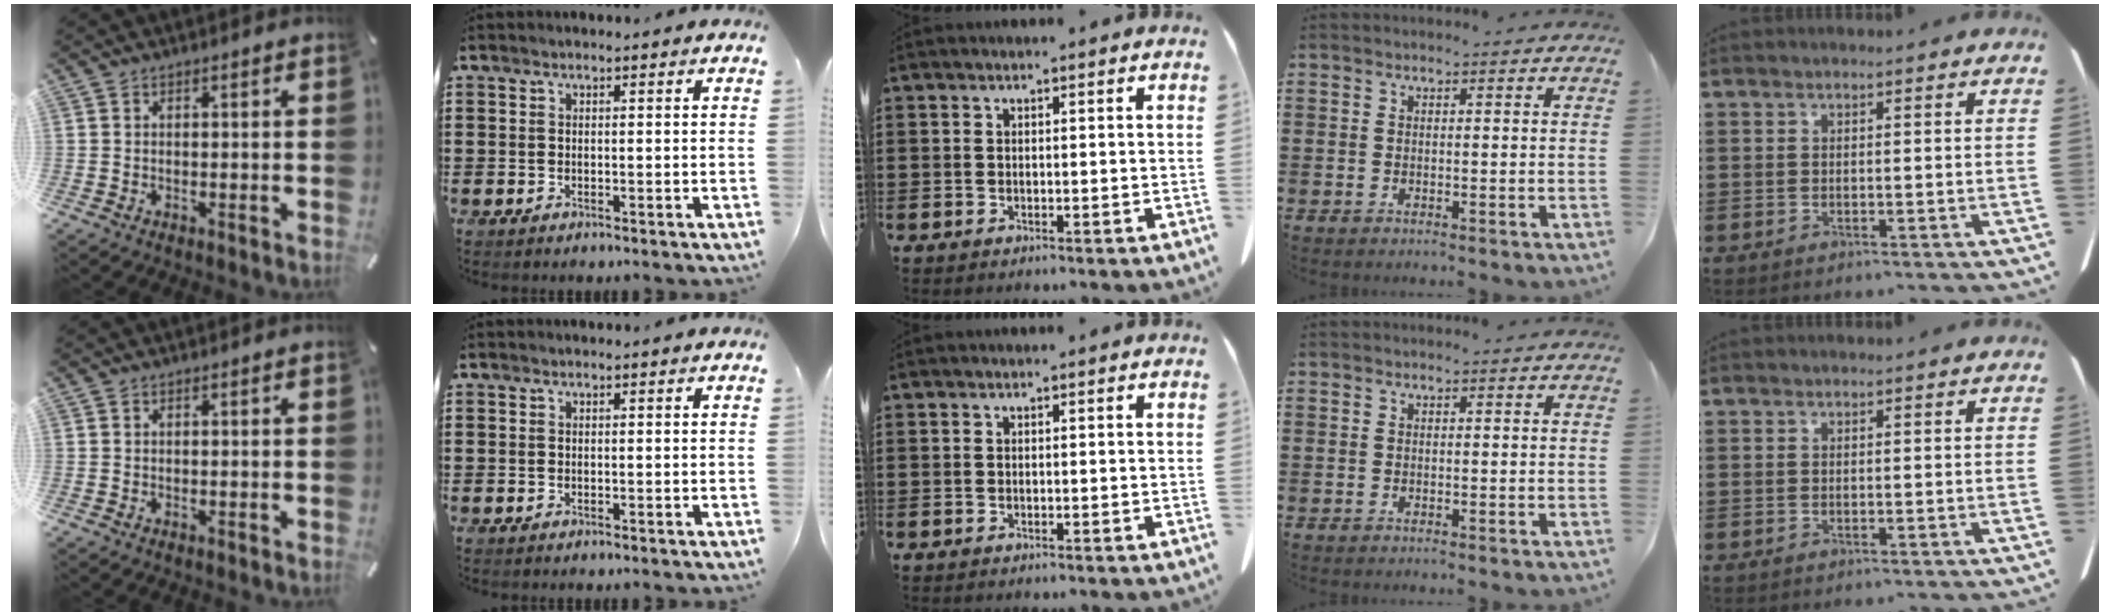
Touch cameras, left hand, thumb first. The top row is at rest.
{}